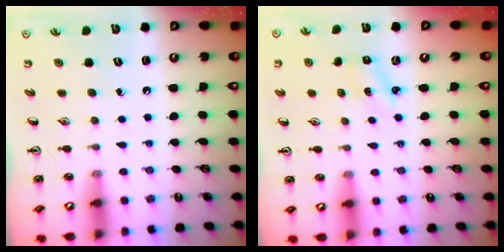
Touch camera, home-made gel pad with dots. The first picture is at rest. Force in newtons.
{"total": 1.8, "press": 1.7, "slide": 0.7}